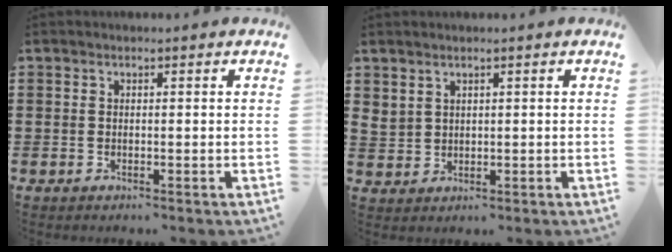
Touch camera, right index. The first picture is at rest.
{"total": 2.0, "force": [1.6, 1.2, 0.4], "torque": [-0.013, 0.006, 0.031]}